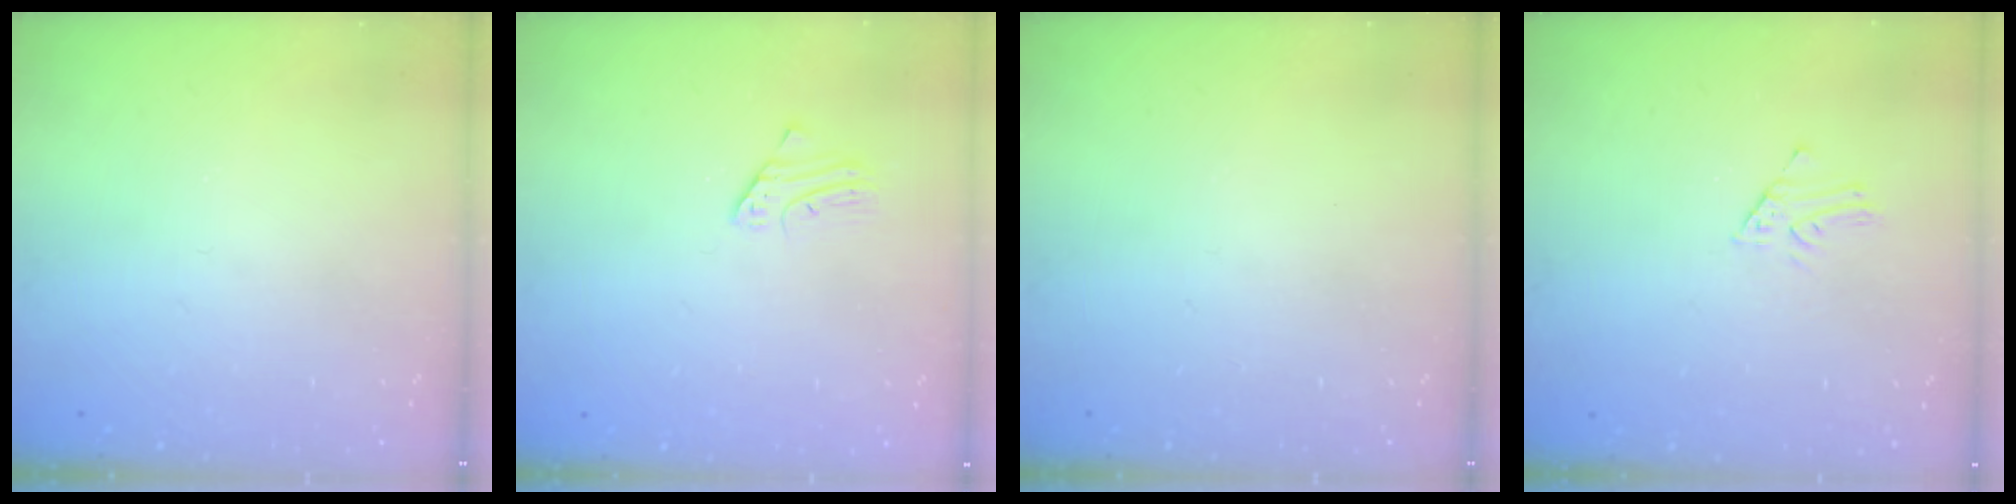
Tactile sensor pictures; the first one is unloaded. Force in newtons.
{"total": 2.0, "press": 2.0, "slide": 0.1}
{"total": 0.0}
{"total": 1.7, "press": 1.7, "slide": 0.2}